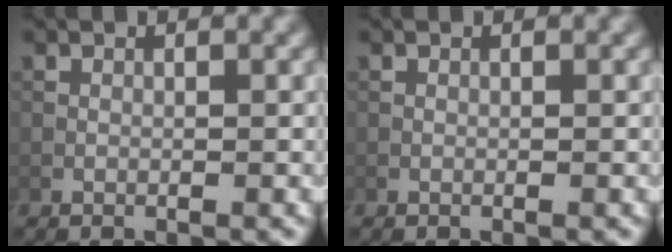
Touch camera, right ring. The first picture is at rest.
{"total": 0.0}